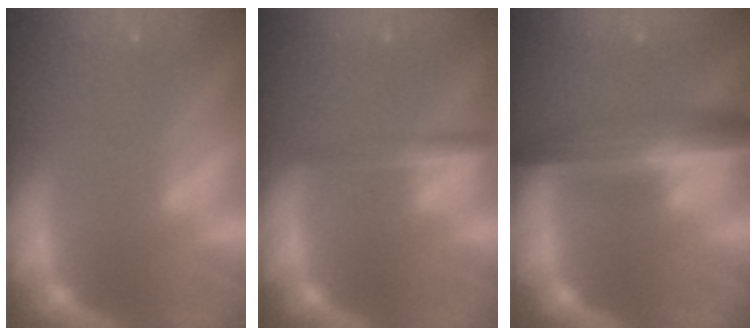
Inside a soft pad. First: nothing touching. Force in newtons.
{"total": 2.4}
{"total": 7.1}